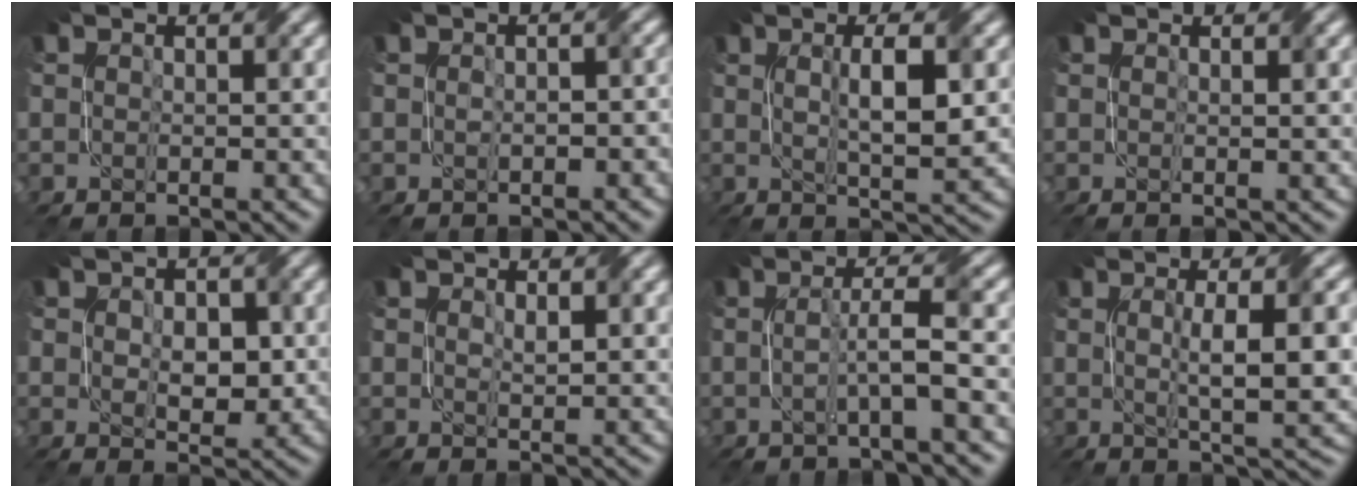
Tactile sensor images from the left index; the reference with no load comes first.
{"total": 1.7, "force": [-0.3, 0.9, 1.3], "torque": [-0.025, -0.002, -0.003]}
{"total": 5.3, "force": [0.7, 1.0, 5.2], "torque": [-0.086, 0.002, 0.015]}
{"total": 1.5, "force": [0.5, 0.3, 1.4], "torque": [-0.017, 0.001, 0.005]}
{"total": 3.8, "force": [0.2, 2.4, 3.0], "torque": [-0.050, -0.006, 0.007]}
{"total": 1.5, "force": [0.8, 0.6, 1.1], "torque": [-0.023, -0.003, 0.019]}
{"total": 3.9, "force": [-0.4, 0.2, 3.9], "torque": [-0.067, 0.004, -0.014]}
{"total": 7.4, "force": [0.5, 1.7, 7.2], "torque": [-0.103, 0.001, 0.012]}